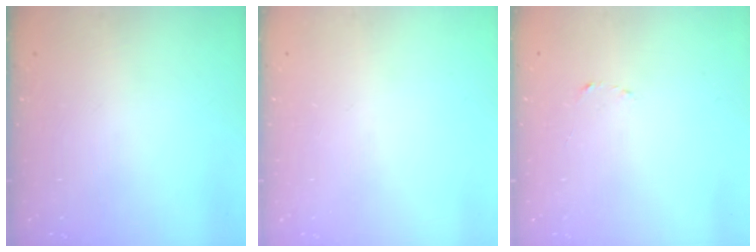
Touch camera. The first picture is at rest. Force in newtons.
{"total": 0.0}
{"total": 1.5, "press": 1.5, "slide": 0.2}